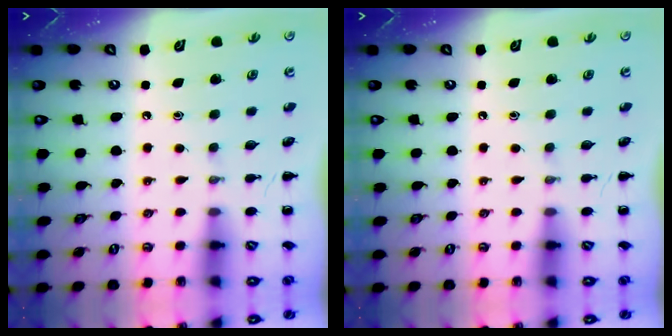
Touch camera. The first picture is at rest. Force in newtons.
{"total": 0.0}